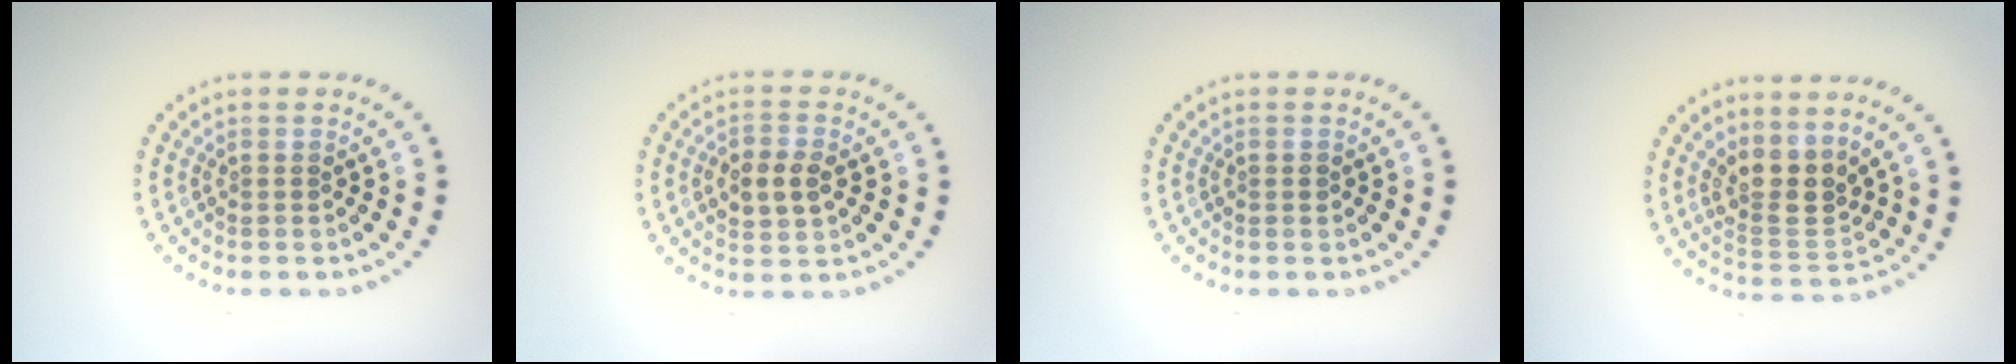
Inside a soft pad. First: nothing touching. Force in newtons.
{"total": 3.0, "press": 3.0, "slide": 0.2}
{"total": 0.6, "press": 0.6, "slide": 0.1}
{"total": 3.7, "press": 3.1, "slide": 1.9}